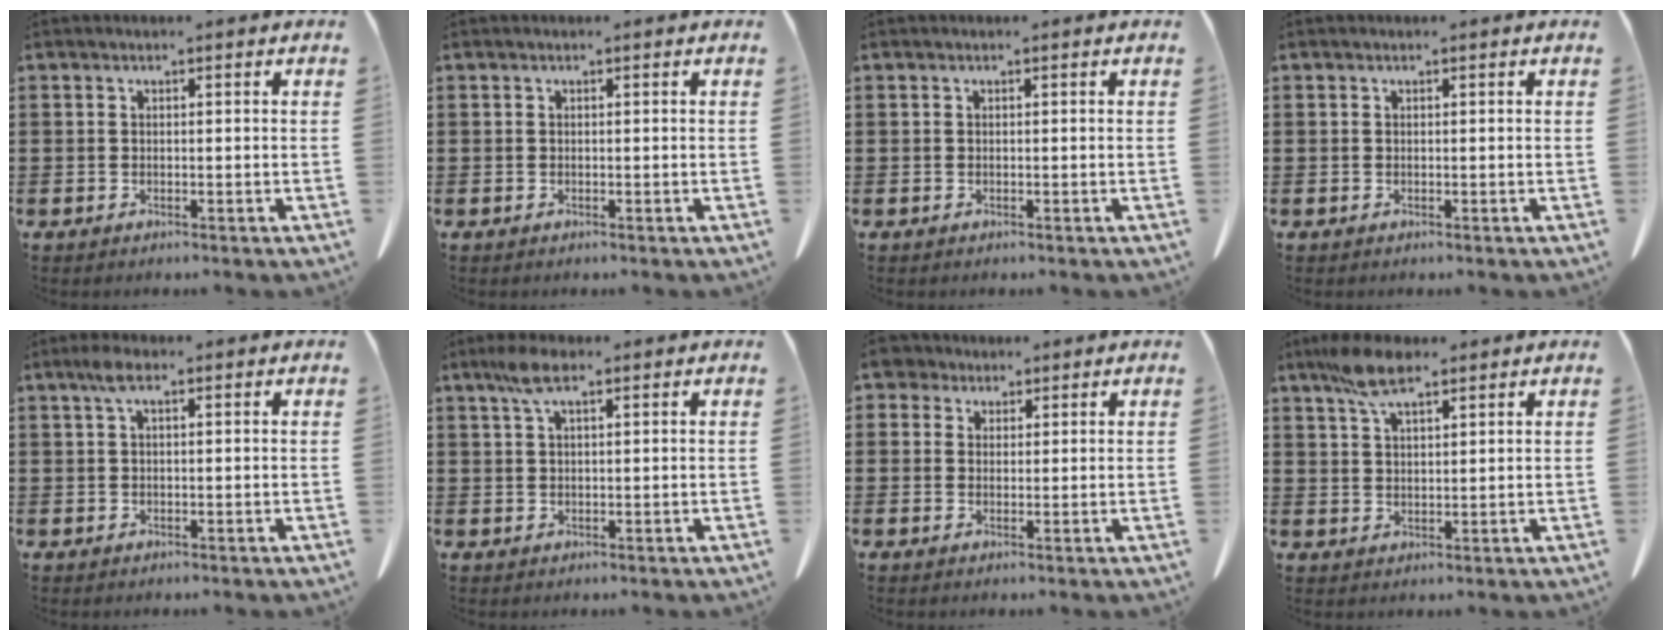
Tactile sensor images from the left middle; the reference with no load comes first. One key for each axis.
{"total": 0.0}
{"total": 0.0}
{"total": 0.0}
{"total": 2.6, "fx": 0.9, "fy": 0.9, "fz": 2.3, "tx": -0.049, "ty": 0.008, "tz": 0.015}
{"total": 4.3, "fx": 2.2, "fy": 1.4, "fz": 3.5, "tx": -0.075, "ty": 0.006, "tz": 0.038}
{"total": 3.3, "fx": 2.4, "fy": 2.1, "fz": 1.0, "tx": -0.033, "ty": 0.011, "tz": 0.046}
{"total": 6.7, "fx": 4.5, "fy": 2.1, "fz": 4.6, "tx": -0.100, "ty": 0.002, "tz": 0.083}